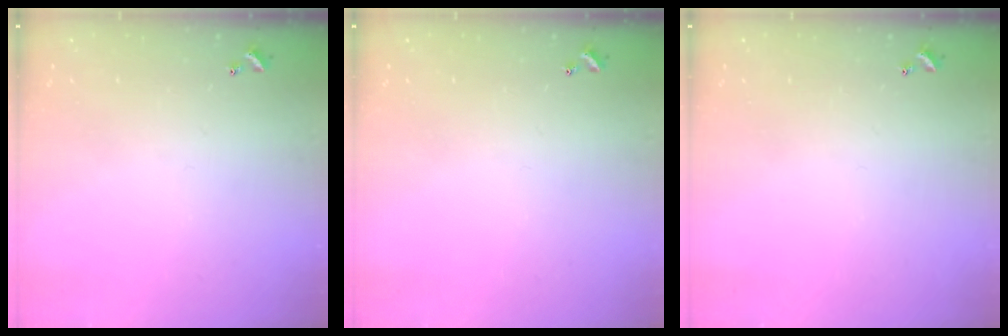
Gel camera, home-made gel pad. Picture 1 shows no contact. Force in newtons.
{"total": 0.0}
{"total": 0.0}